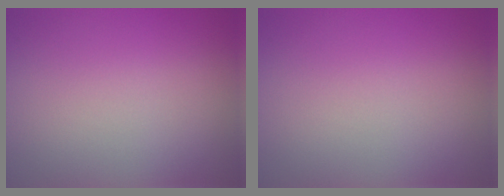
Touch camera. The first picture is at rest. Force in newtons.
{"total": 0.0}